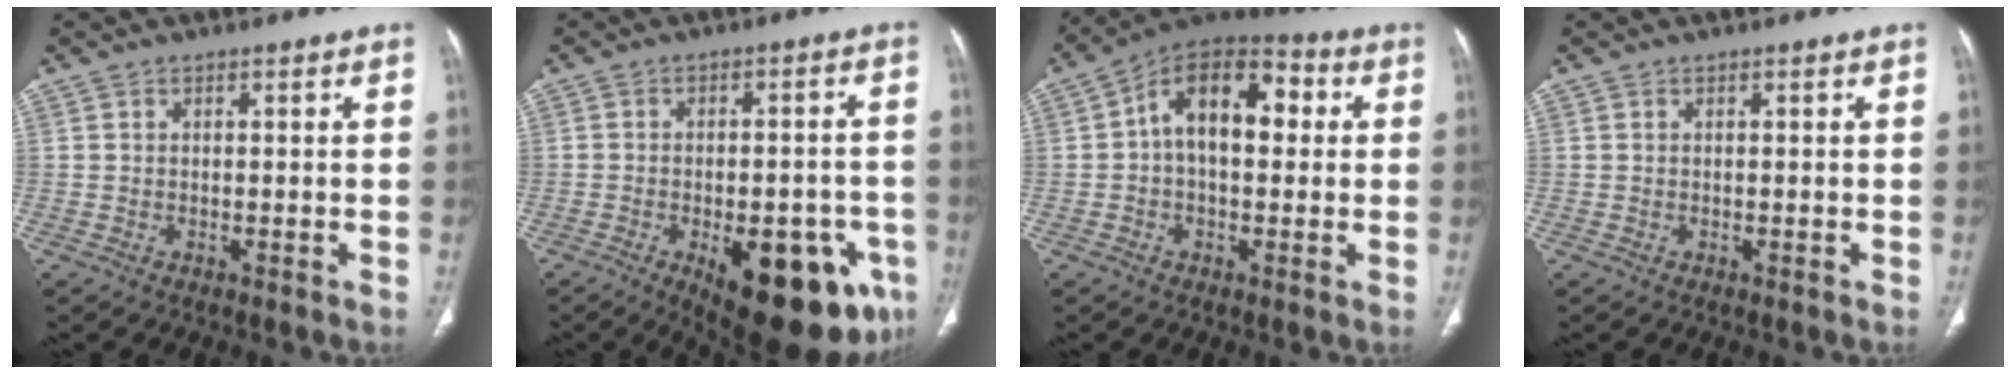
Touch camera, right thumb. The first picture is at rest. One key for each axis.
{"total": 20.4, "fx": -8.5, "fy": 8.8, "fz": 16.3, "tx": -0.151, "ty": 0.015, "tz": -0.098}
{"total": 14.3, "fx": 2.0, "fy": 8.5, "fz": 11.4, "tx": -0.157, "ty": 0.039, "tz": 0.021}
{"total": 0.0}